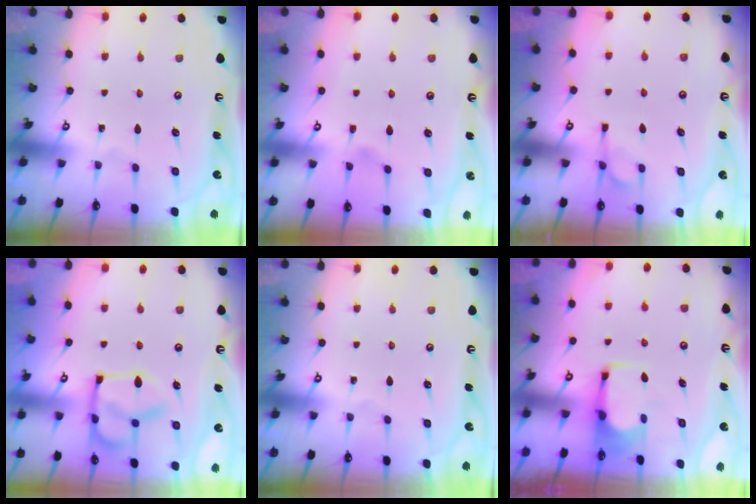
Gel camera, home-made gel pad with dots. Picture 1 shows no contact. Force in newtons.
{"total": 1.0, "press": 0.0, "slide": 1.0}
{"total": 1.6, "press": 1.0, "slide": 1.3}
{"total": 10.2, "press": 10.2, "slide": 0.4}
{"total": 0.0}
{"total": 1.8, "press": 1.7, "slide": 0.5}